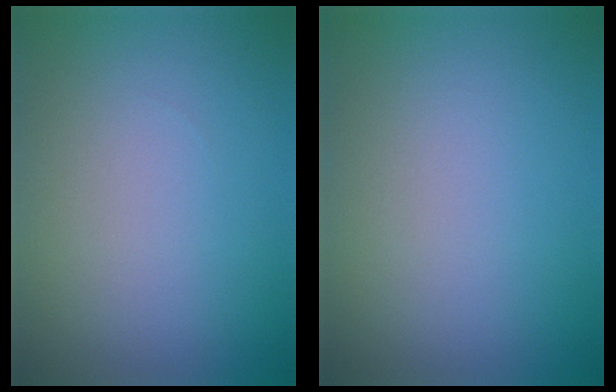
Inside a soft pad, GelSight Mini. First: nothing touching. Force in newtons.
{"total": 0.0}